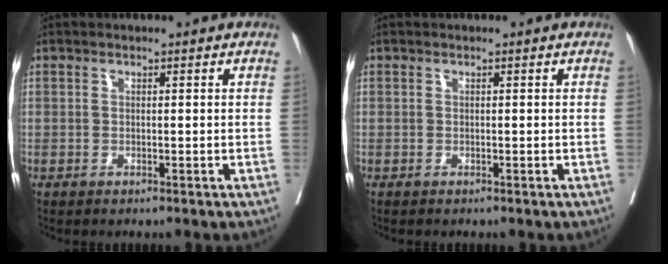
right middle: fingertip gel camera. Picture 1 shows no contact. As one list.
[{"total": 0.0}]